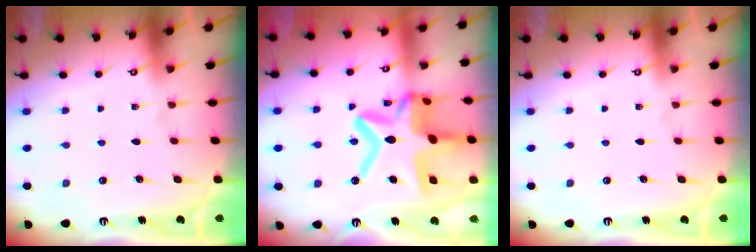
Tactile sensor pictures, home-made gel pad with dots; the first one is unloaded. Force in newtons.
{"total": 21.8, "press": 21.7, "slide": 2.0}
{"total": 0.0}